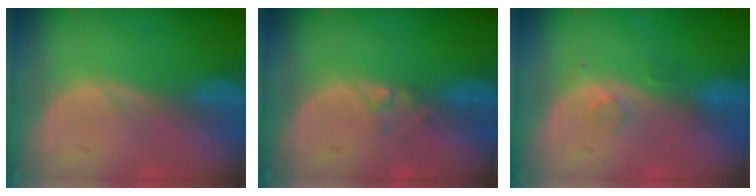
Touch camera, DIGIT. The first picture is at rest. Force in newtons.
{"total": 1.2, "press": 1.2, "slide": 0.1}
{"total": 1.7, "press": 1.7, "slide": 0.2}